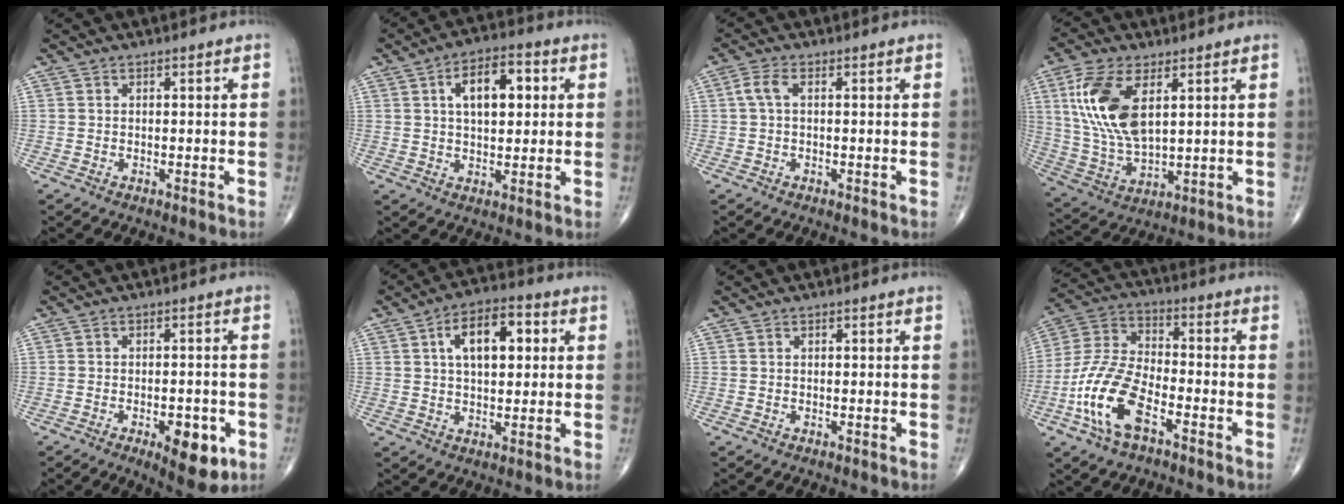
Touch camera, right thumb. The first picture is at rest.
{"total": 10.0, "force": [2.5, 5.2, 8.1], "torque": [-0.106, 0.010, 0.034]}
{"total": 2.9, "force": [0.3, 1.2, 2.6], "torque": [-0.065, 0.006, 0.003]}
{"total": 14.8, "force": [4.8, 7.3, 12.0], "torque": [-0.249, -0.014, 0.101]}
{"total": 8.6, "force": [-3.5, 3.6, 7.0], "torque": [-0.084, 0.006, -0.041]}
{"total": 11.1, "force": [2.8, 5.9, 9.0], "torque": [-0.124, 0.014, 0.038]}
{"total": 0.0}
{"total": 14.3, "force": [-6.2, 6.5, 11.2], "torque": [-0.237, 0.031, -0.123]}